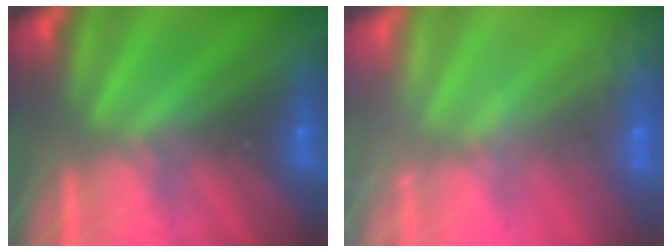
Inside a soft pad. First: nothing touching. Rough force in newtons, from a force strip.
{"total": 2.4}